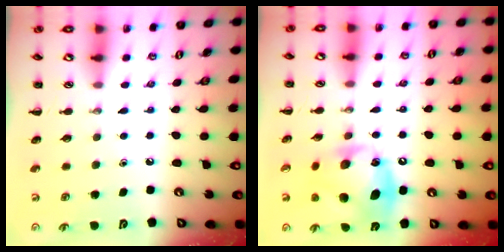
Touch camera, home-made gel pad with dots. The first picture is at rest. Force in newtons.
{"total": 15.1, "press": 15.0, "slide": 0.9}